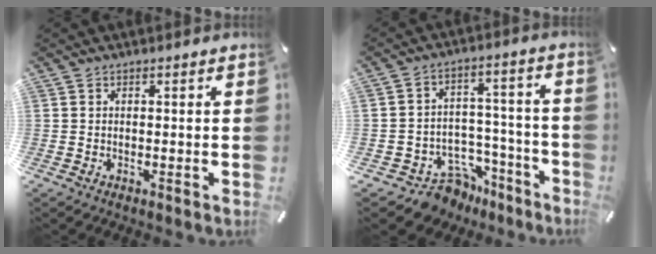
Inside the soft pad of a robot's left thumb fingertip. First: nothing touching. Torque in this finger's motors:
{"motor_torque": [-0.30, 1.26, -0.12, 0.50, 0.06]}